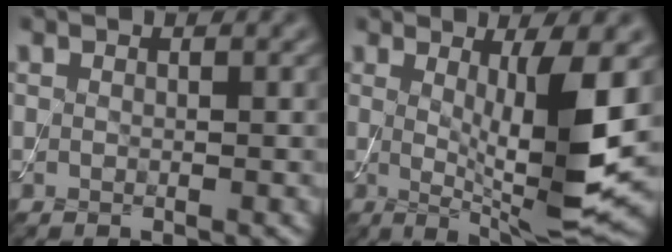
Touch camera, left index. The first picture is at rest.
{"total": 8.3, "force": [0.9, 1.6, 8.1], "torque": [-0.125, -0.022, 0.026]}